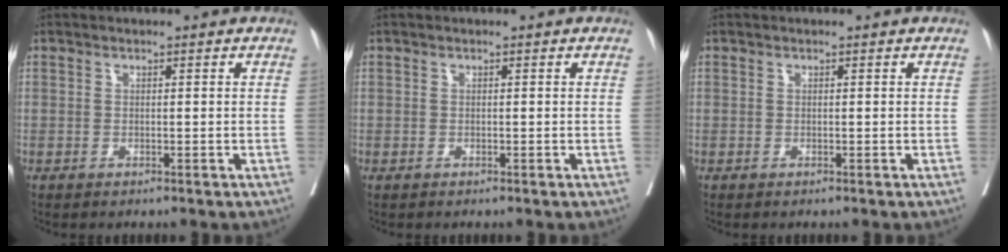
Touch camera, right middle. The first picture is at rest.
{"total": 0.0}
{"total": 0.0}